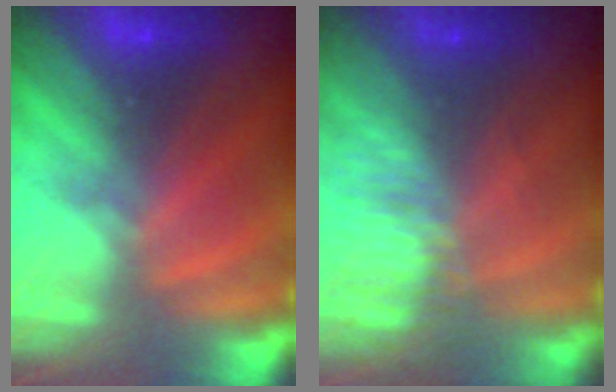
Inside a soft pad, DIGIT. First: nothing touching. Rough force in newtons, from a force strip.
{"total": 8.3}